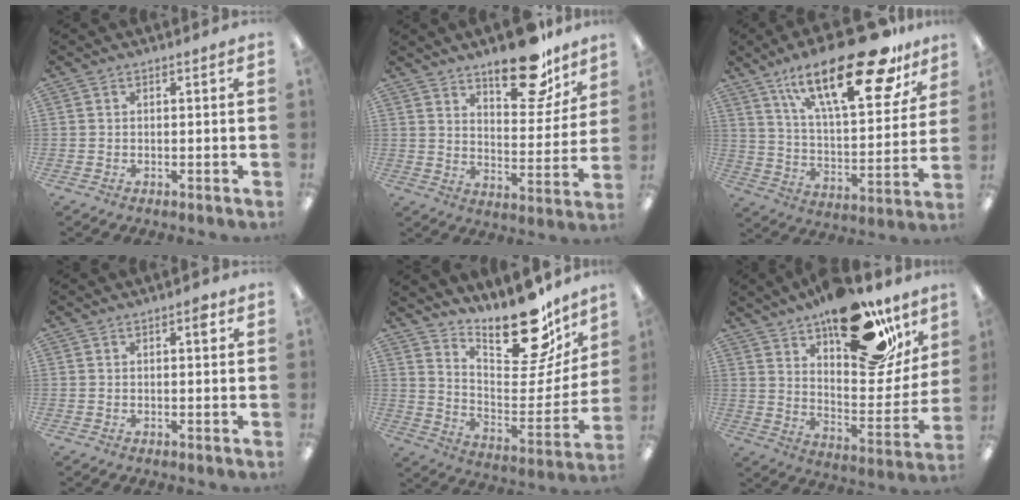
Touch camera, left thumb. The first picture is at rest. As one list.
[{"total": 16.8, "force": [12.2, 6.8, 9.5], "torque": [-0.113, -0.076, 0.201]}, {"total": 28.8, "force": [18.2, 10.2, 19.8], "torque": [-0.305, -0.104, 0.299]}, {"total": 2.4, "force": [1.2, 0.8, 1.9], "torque": [-0.016, -0.005, 0.013]}, {"total": 20.9, "force": [17.5, 6.6, 9.3], "torque": [-0.118, -0.141, 0.294]}, {"total": 24.6, "force": [16.8, 10.4, 14.5], "torque": [-0.193, -0.105, 0.281]}]